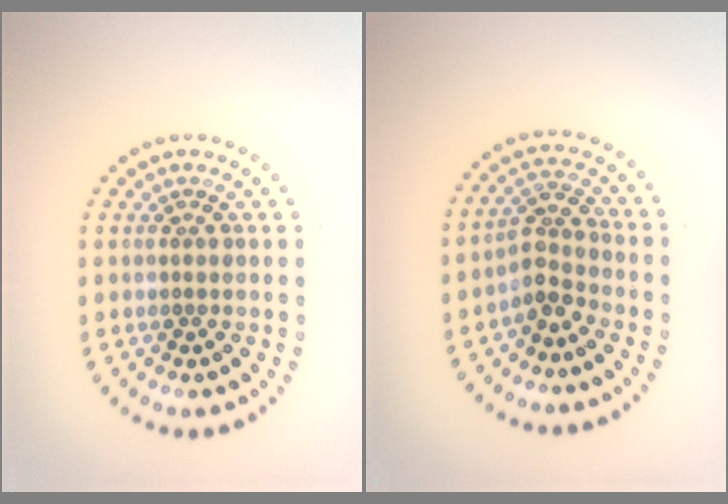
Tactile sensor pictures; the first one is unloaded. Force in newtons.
{"total": 2.7, "press": 2.0, "slide": 1.9}